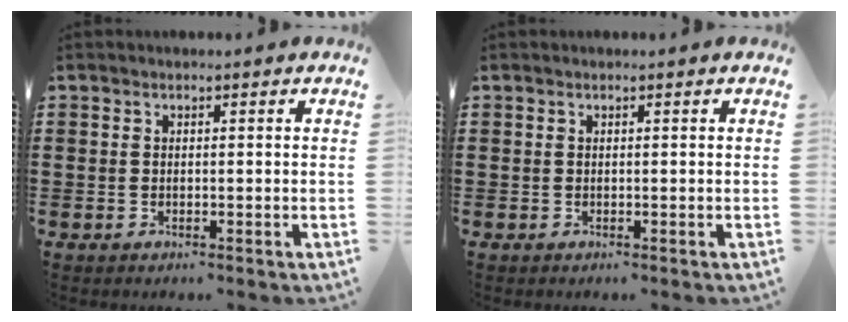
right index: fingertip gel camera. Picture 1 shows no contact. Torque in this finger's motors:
{"motor_torque": [-0.23, 0.83, 0.00, 0.00]}